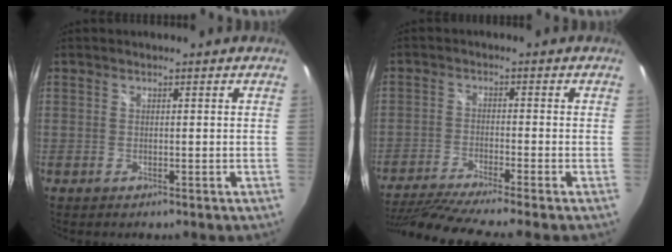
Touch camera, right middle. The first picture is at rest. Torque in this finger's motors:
{"motor_torque": [1.07, -1.07, 0.12, 0.09]}